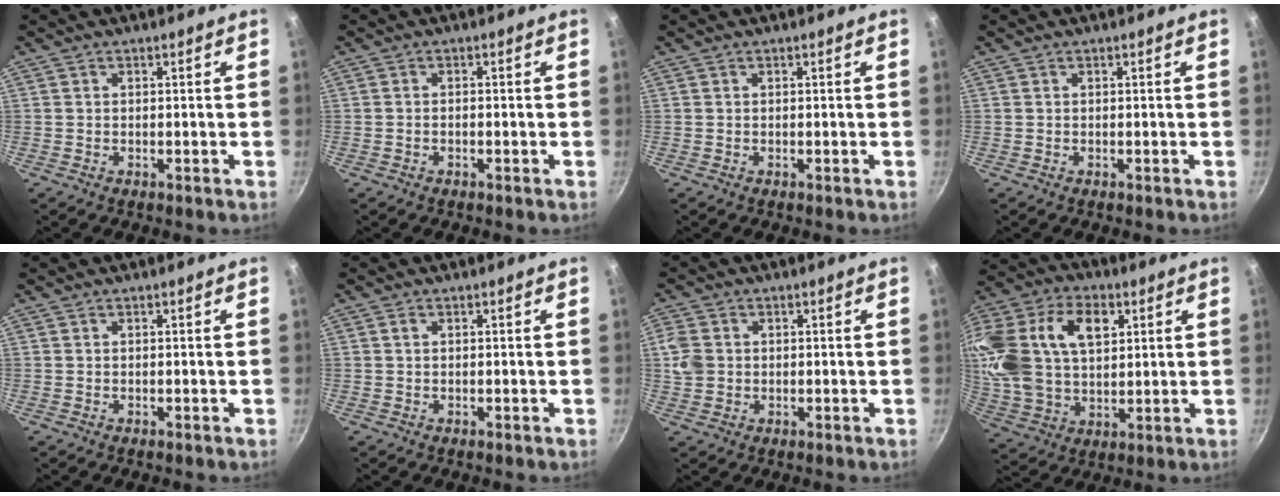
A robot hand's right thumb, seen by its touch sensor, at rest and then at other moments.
{"total": 0.8, "force": [-0.4, 0.4, 0.5], "torque": [-0.013, 0.007, -0.010]}
{"total": 0.0}
{"total": 0.0}
{"total": 0.0}
{"total": 0.8, "force": [0.2, 0.6, 0.5], "torque": [-0.008, 0.002, 0.003]}
{"total": 5.1, "force": [0.4, 4.3, 2.6], "torque": [-0.041, 0.001, 0.004]}
{"total": 24.9, "force": [7.8, 16.3, 17.1], "torque": [-0.360, 0.017, 0.140]}